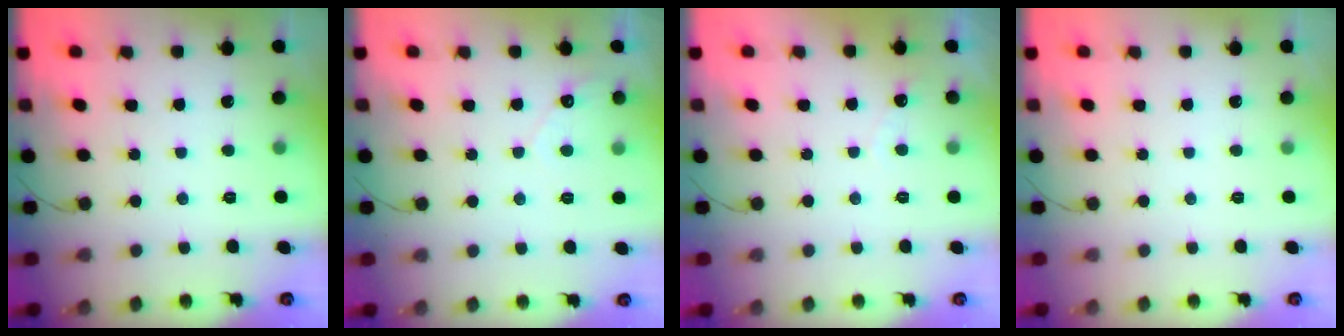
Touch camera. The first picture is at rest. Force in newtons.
{"total": 3.5, "press": 3.4, "slide": 0.3}
{"total": 3.0, "press": 3.0, "slide": 0.1}
{"total": 0.0}